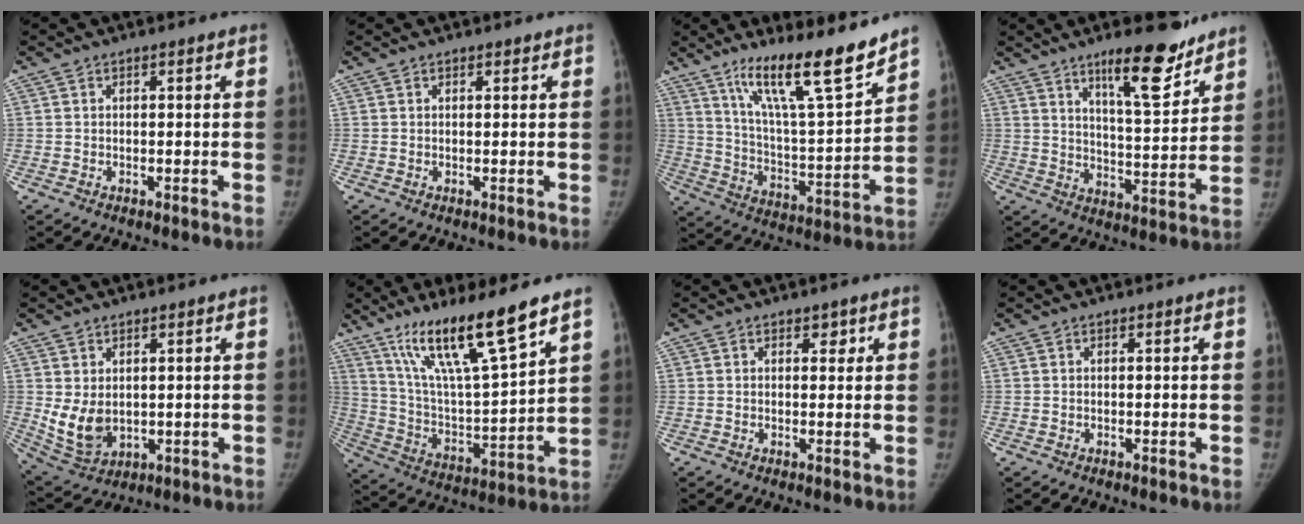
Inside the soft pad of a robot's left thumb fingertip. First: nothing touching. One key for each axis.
{"total": 0.6, "fx": 0.5, "fy": 0.4, "fz": 0.1, "tx": 0.000, "ty": -0.004, "tz": 0.006}
{"total": 18.0, "fx": 13.4, "fy": 2.6, "fz": 11.8, "tx": -0.168, "ty": -0.088, "tz": 0.233}
{"total": 13.3, "fx": 9.4, "fy": 3.4, "fz": 8.8, "tx": -0.106, "ty": -0.070, "tz": 0.151}
{"total": 7.7, "fx": 0.9, "fy": 5.5, "fz": 5.3, "tx": -0.090, "ty": -0.020, "tz": 0.040}
{"total": 18.6, "fx": 12.8, "fy": 2.4, "fz": 13.3, "tx": -0.219, "ty": -0.067, "tz": 0.239}
{"total": 1.6, "fx": 1.0, "fy": 1.1, "fz": 0.6, "tx": 0.007, "ty": -0.004, "tz": 0.011}
{"total": 0.0}